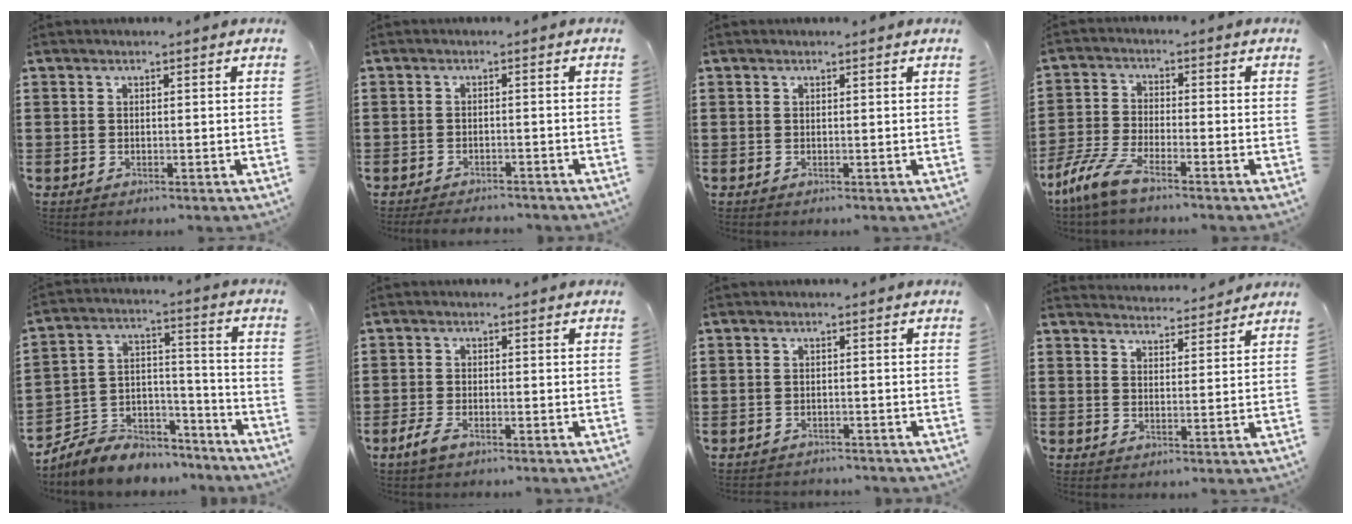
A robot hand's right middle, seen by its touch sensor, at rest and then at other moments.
{"total": 2.4, "force": [-2.4, 0.1, -0.1], "torque": [-0.011, 0.000, -0.050]}
{"total": 0.0}
{"total": 6.6, "force": [-5.2, 1.0, 3.9], "torque": [-0.111, -0.020, -0.107]}
{"total": 6.0, "force": [-5.4, 2.6, -0.2], "torque": [-0.013, -0.002, -0.107]}
{"total": 2.6, "force": [-1.7, 0.9, 1.8], "torque": [-0.054, -0.007, -0.038]}
{"total": 1.5, "force": [-1.5, -0.1, -0.2], "torque": [-0.008, 0.002, -0.032]}
{"total": 3.2, "force": [3.2, 0.0, -0.4], "torque": [-0.002, -0.019, 0.058]}